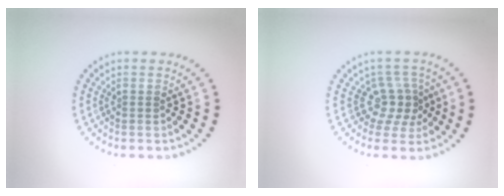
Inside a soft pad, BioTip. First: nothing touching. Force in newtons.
{"total": 3.0, "press": 2.2, "slide": 2.0}